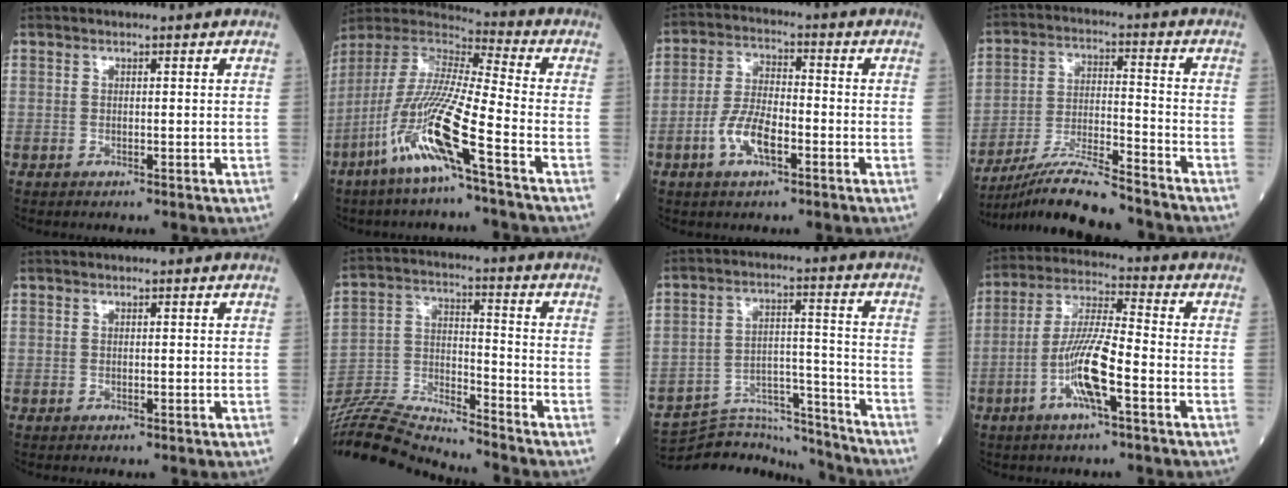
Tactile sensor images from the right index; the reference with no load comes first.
{"total": 16.2, "force": [-7.8, 0.0, 14.2], "torque": [-0.302, -0.026, -0.159]}
{"total": 7.3, "force": [-3.1, 2.7, 6.1], "torque": [-0.128, 0.004, -0.060]}
{"total": 13.0, "force": [-11.6, -0.1, 5.9], "torque": [-0.103, -0.010, -0.206]}
{"total": 0.0}
{"total": 17.3, "force": [-16.6, -0.3, 4.7], "torque": [-0.095, 0.008, -0.297]}
{"total": 14.3, "force": [-14.2, 1.2, 1.2], "torque": [-0.015, 0.042, -0.224]}
{"total": 10.1, "force": [-3.8, 1.0, 9.3], "torque": [-0.187, 0.001, -0.075]}